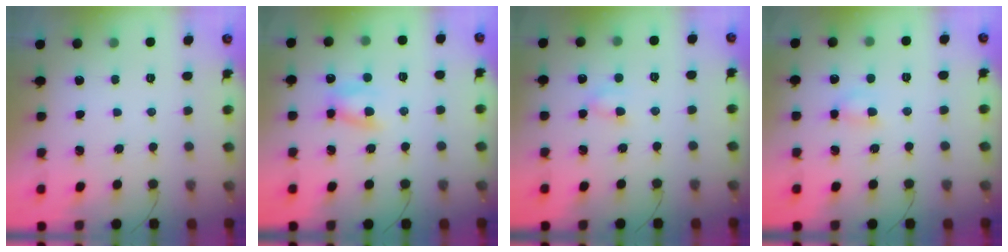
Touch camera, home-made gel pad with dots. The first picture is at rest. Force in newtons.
{"total": 6.8, "press": 6.6, "slide": 1.8}
{"total": 3.4, "press": 3.2, "slide": 1.2}
{"total": 3.7, "press": 3.5, "slide": 1.2}